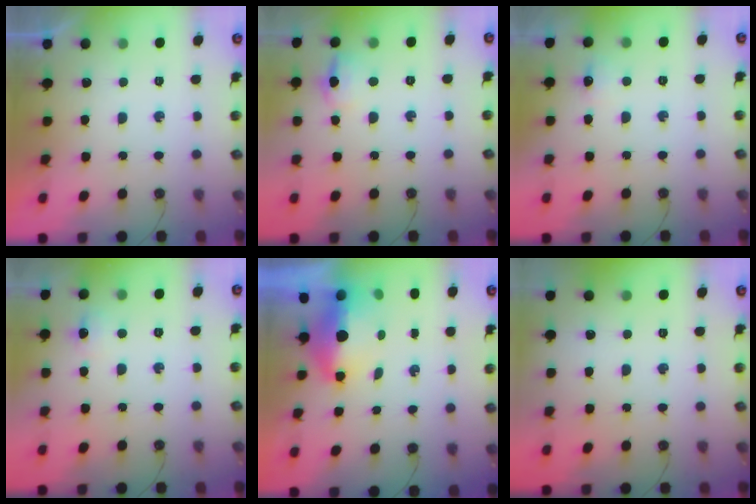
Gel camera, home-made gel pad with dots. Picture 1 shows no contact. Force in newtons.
{"total": 8.2, "press": 8.1, "slide": 1.2}
{"total": 6.0, "press": 6.0, "slide": 0.8}
{"total": 5.8, "press": 5.8, "slide": 0.8}
{"total": 16.0, "press": 9.7, "slide": 12.6}
{"total": 0.0}